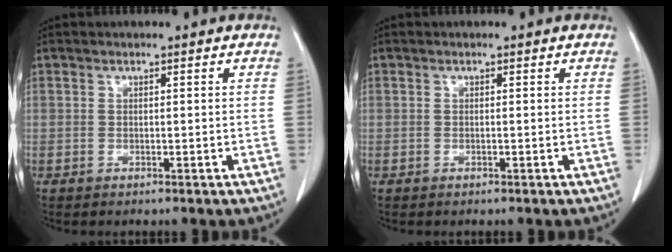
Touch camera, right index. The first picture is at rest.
{"total": 0.0}